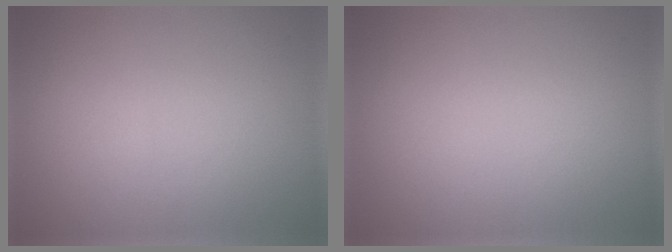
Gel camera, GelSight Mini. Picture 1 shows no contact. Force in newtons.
{"total": 0.0}